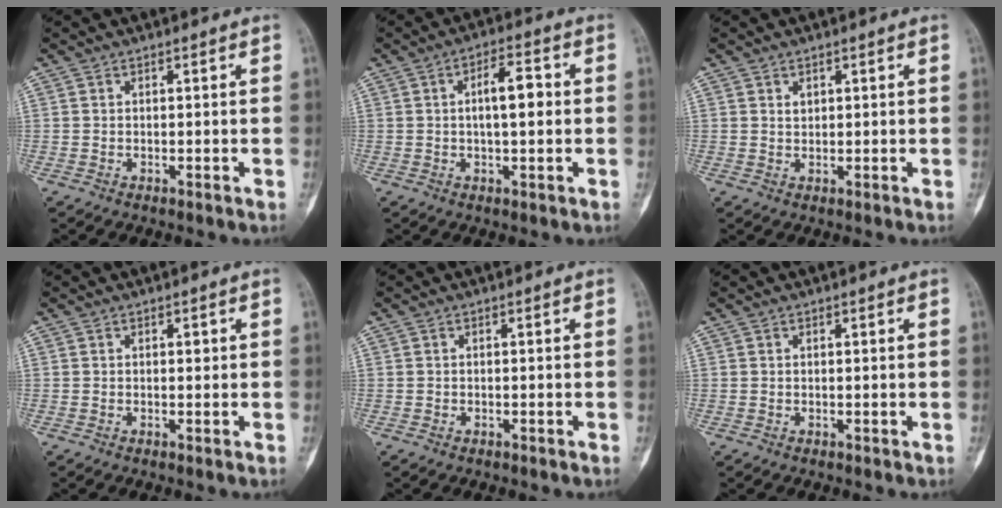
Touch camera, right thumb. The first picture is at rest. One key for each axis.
{"total": 6.9, "fx": 0.4, "fy": 2.7, "fz": 6.3, "tx": -0.093, "ty": 0.010, "tz": 0.000}
{"total": 1.2, "fx": 0.6, "fy": 0.8, "fz": 0.6, "tx": 0.000, "ty": -0.003, "tz": 0.011}
{"total": 1.1, "fx": 0.4, "fy": 0.6, "fz": 0.9, "tx": -0.004, "ty": 0.000, "tz": 0.005}
{"total": 0.0}
{"total": 0.0}